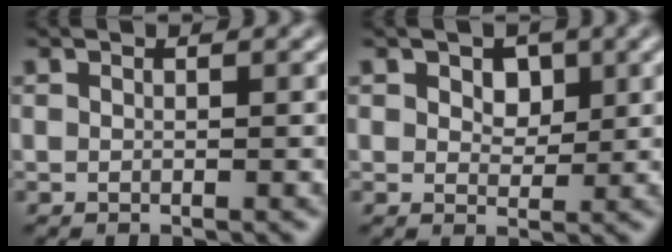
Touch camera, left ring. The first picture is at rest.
{"total": 2.3, "force": [0.8, 1.7, 1.3], "torque": [-0.024, -0.003, 0.008]}